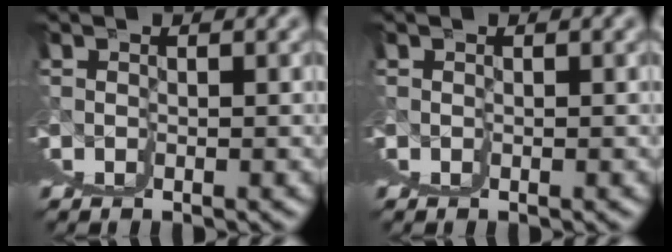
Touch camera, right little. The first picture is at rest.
{"total": 0.0}